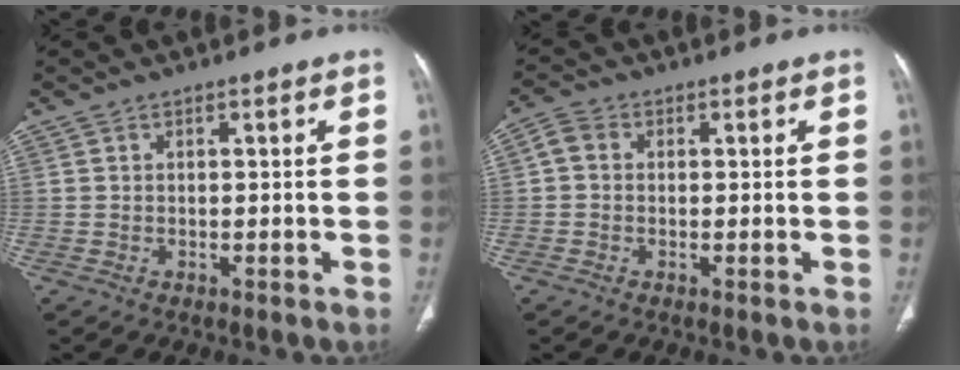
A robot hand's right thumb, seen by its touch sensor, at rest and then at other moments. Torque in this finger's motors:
{"motor_torque": [0.29, 0.28, 0.36, -0.12, 0.01]}